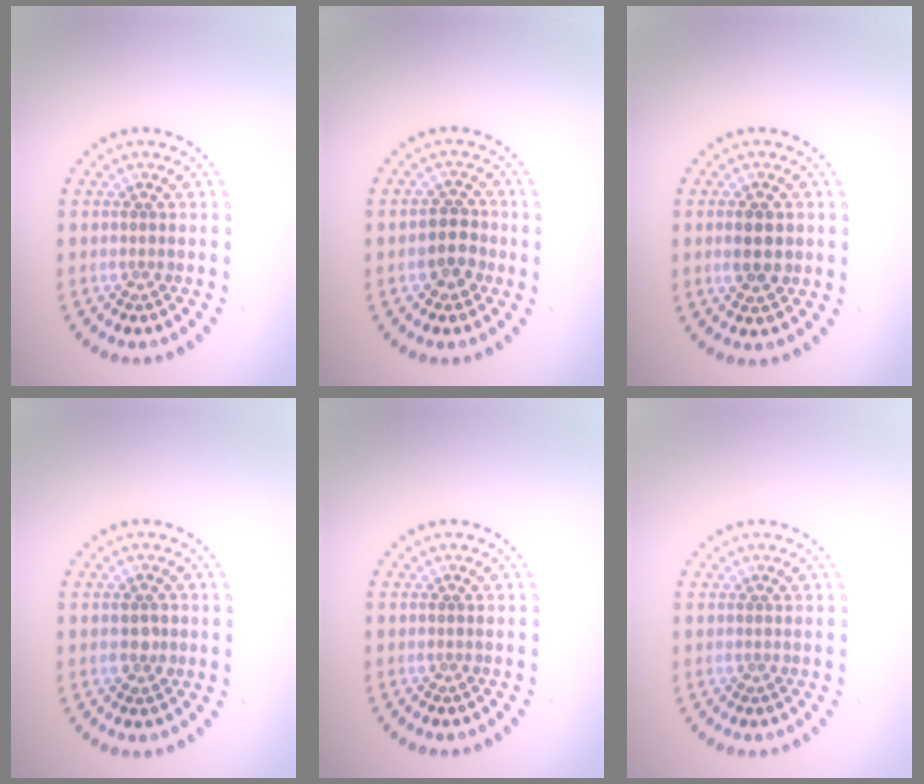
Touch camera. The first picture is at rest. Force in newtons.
{"total": 2.5, "press": 2.3, "slide": 0.9}
{"total": 2.7, "press": 2.7, "slide": 0.2}
{"total": 1.6, "press": 1.6, "slide": 0.1}
{"total": 0.0}
{"total": 0.0}